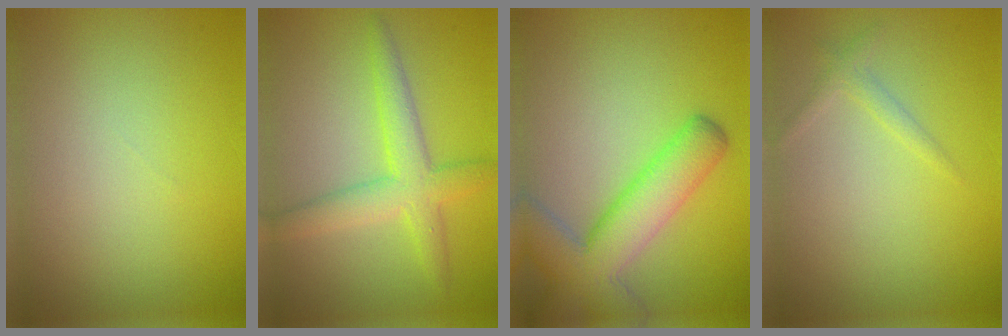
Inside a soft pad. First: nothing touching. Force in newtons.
{"total": 4.3, "press": 4.3, "slide": 0.1}
{"total": 7.6, "press": 7.6, "slide": 0.5}
{"total": 1.0, "press": 1.0, "slide": 0.2}